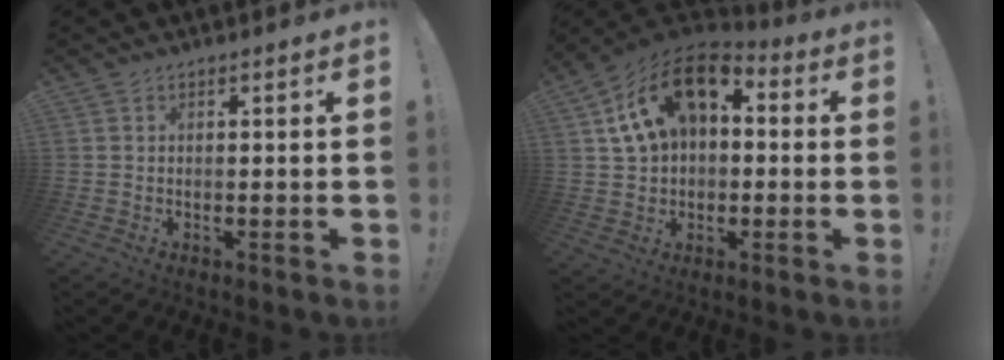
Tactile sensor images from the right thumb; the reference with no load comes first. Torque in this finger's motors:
{"motor_torque": [2.01, 3.00, 0.90, -0.44, 0.12]}